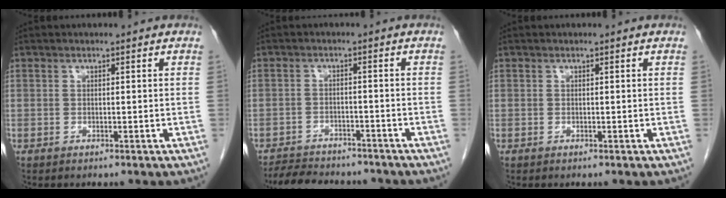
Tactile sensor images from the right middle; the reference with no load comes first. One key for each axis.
{"total": 9.7, "fx": -8.9, "fy": 2.7, "fz": 2.8, "tx": -0.046, "ty": 0.004, "tz": -0.126}
{"total": 0.0}